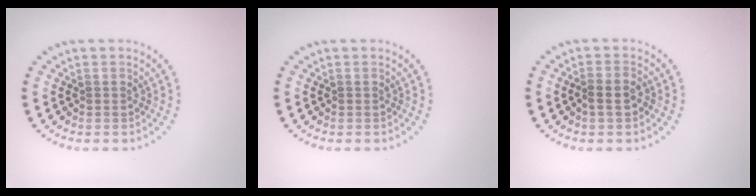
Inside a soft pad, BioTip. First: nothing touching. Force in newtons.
{"total": 0.0}
{"total": 1.5, "press": 1.4, "slide": 0.6}